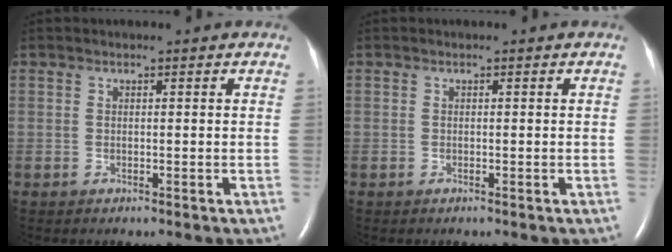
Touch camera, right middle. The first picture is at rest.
{"total": 0.0}